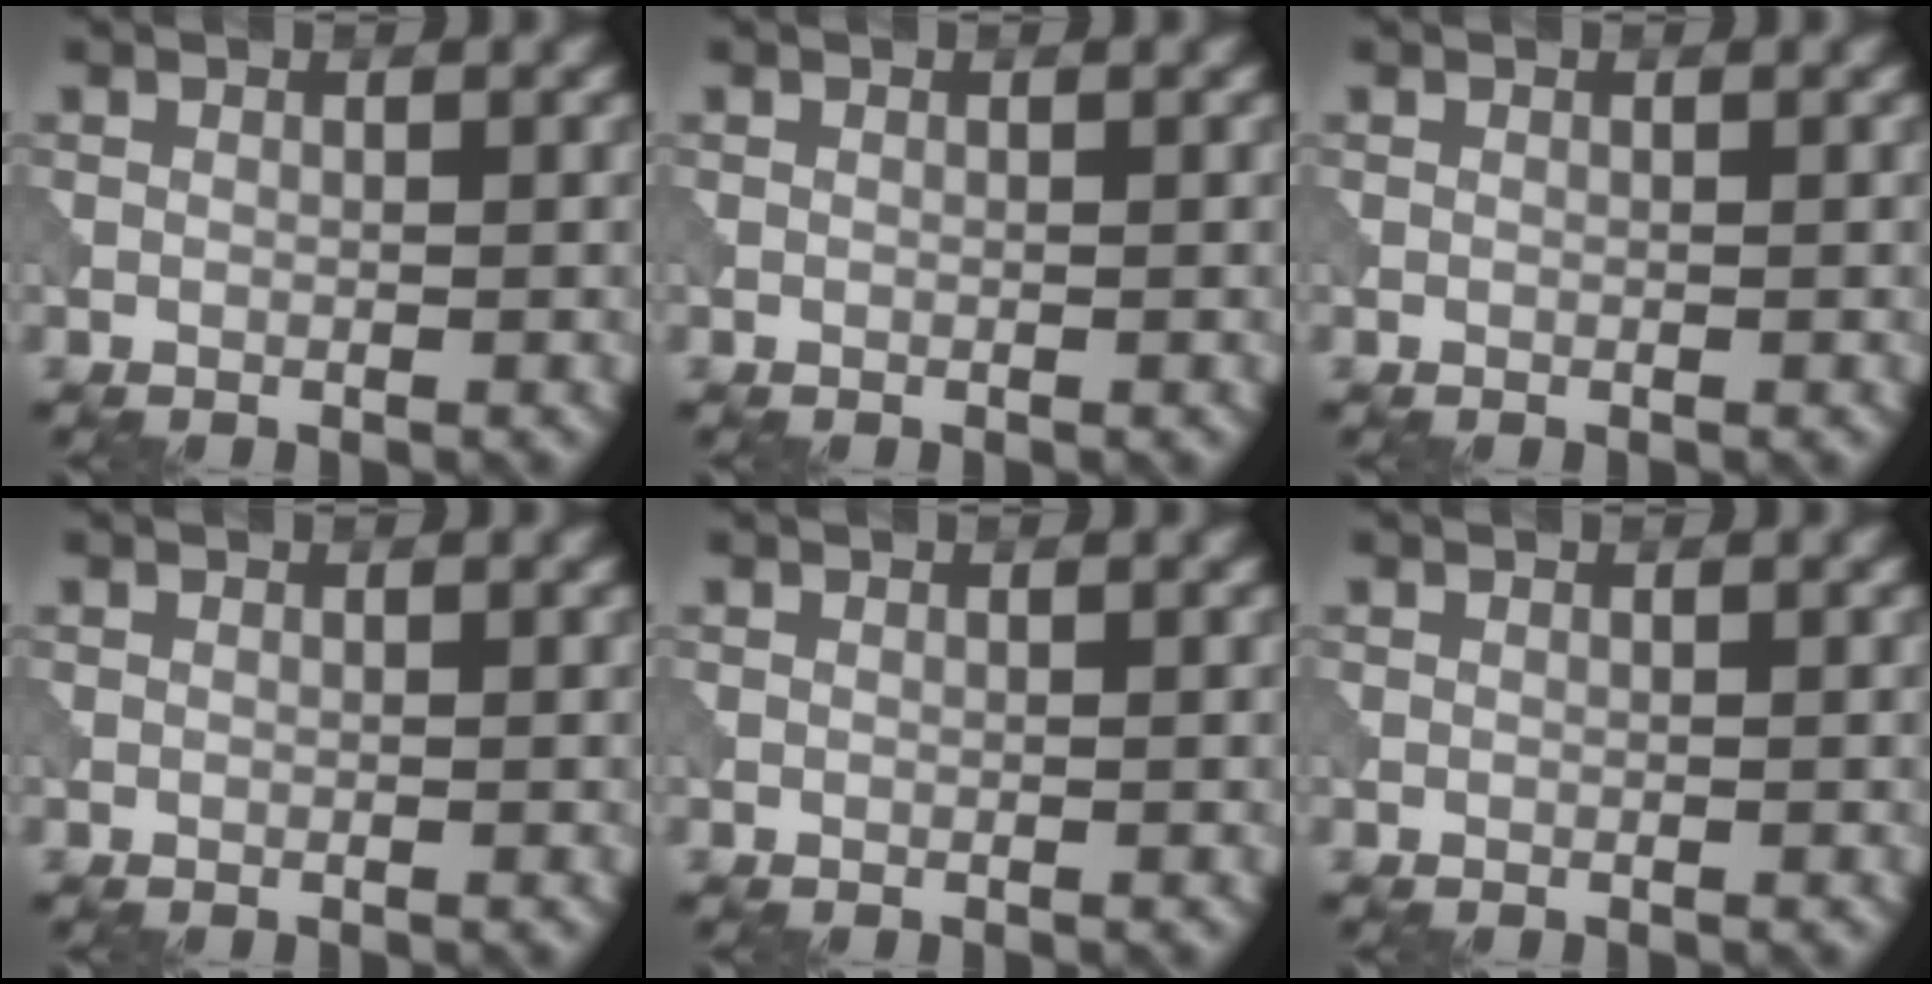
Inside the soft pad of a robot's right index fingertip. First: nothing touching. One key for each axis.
{"total": 0.0}
{"total": 0.0}
{"total": 0.0}
{"total": 0.0}
{"total": 0.0}